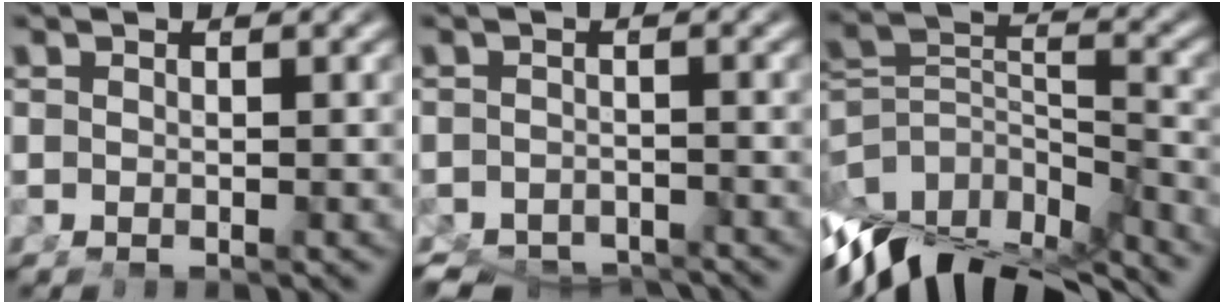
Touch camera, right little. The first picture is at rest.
{"total": 6.0, "force": [-5.7, 1.7, 1.0], "torque": [-0.007, -0.030, -0.082]}
{"total": 15.3, "force": [-6.6, 9.8, 9.7], "torque": [-0.178, -0.083, -0.063]}